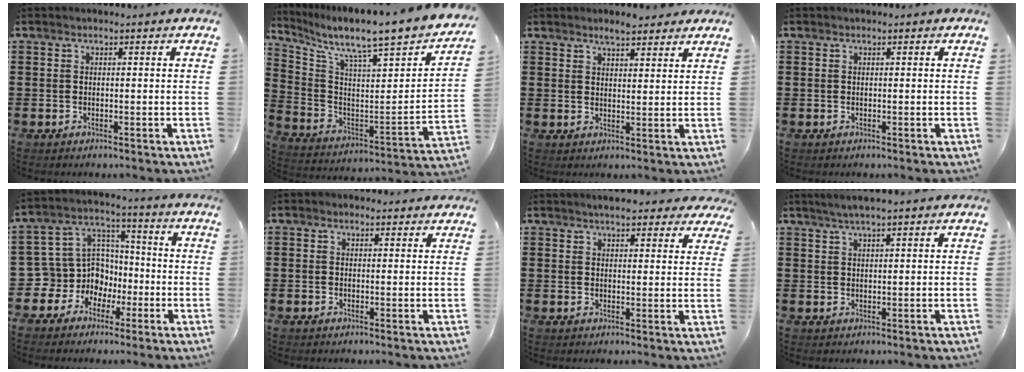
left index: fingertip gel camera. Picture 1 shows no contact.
{"total": 7.1, "force": [6.2, 0.2, 3.6], "torque": [-0.086, -0.070, 0.087]}
{"total": 3.3, "force": [3.0, 0.6, 1.4], "torque": [-0.031, 0.000, 0.054]}
{"total": 0.0}
{"total": 8.8, "force": [-2.3, 8.4, 1.2], "torque": [-0.078, -0.002, -0.042]}
{"total": 0.9, "force": [0.5, 0.7, 0.1], "torque": [-0.005, 0.006, 0.010]}
{"total": 3.9, "force": [3.5, 0.6, 1.5], "torque": [-0.032, -0.005, 0.063]}
{"total": 2.2, "force": [1.6, 0.0, 1.5], "torque": [-0.030, 0.003, 0.028]}